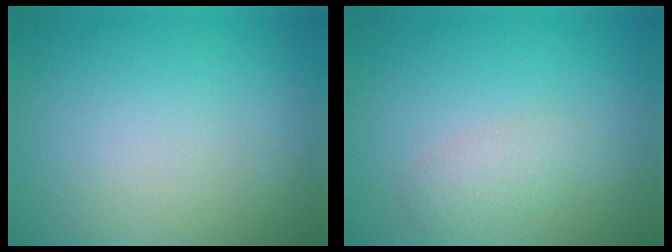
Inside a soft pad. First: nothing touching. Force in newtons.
{"total": 1.7, "press": 1.7, "slide": 0.0}